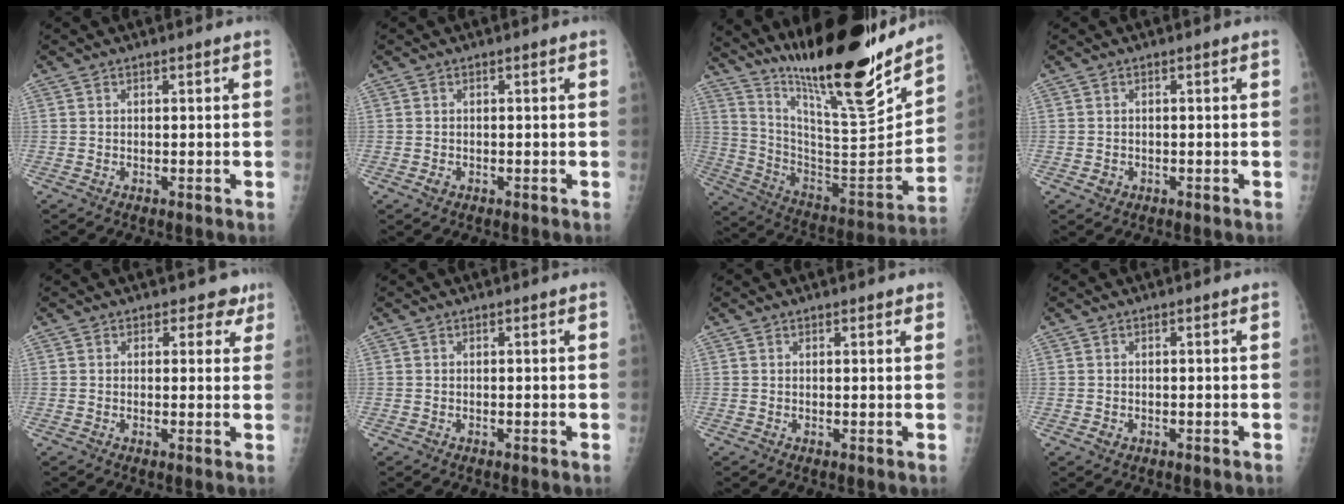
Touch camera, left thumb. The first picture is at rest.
{"total": 0.8, "force": [-0.3, 0.6, 0.4], "torque": [-0.007, -0.001, -0.007]}
{"total": 27.6, "force": [21.3, 4.4, 17.0], "torque": [-0.251, -0.115, 0.351]}
{"total": 1.3, "force": [-0.5, 1.1, 0.4], "torque": [-0.003, 0.003, -0.006]}
{"total": 3.6, "force": [2.4, 2.5, 0.9], "torque": [0.022, -0.011, 0.020]}
{"total": 0.0}
{"total": 1.4, "force": [1.0, 0.6, 0.7], "torque": [-0.003, -0.004, 0.010]}
{"total": 0.8, "force": [-0.3, 0.7, 0.4], "torque": [-0.005, 0.000, -0.004]}